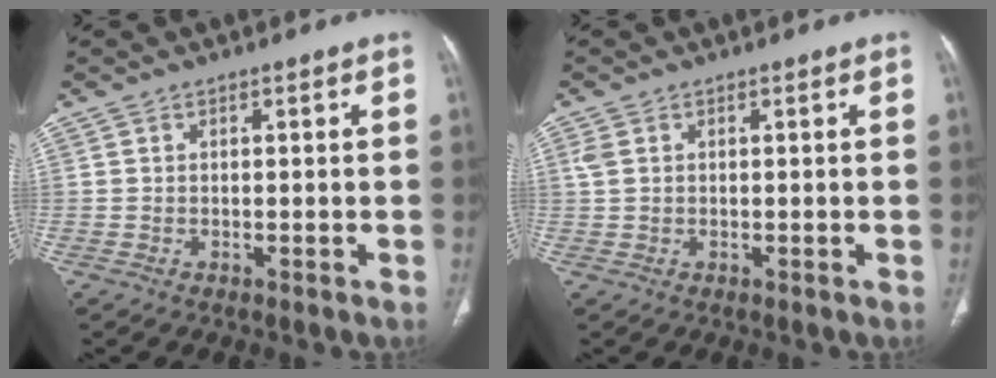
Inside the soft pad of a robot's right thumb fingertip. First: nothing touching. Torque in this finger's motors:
{"motor_torque": [0.26, 0.75, 0.31, 0.37, 0.00]}